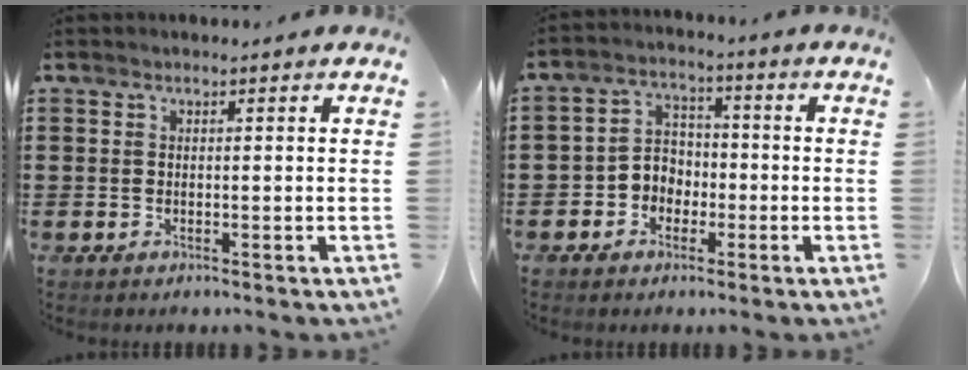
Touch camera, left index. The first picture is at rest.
{"total": 4.4, "force": [-2.2, 3.6, 1.0], "torque": [-0.033, 0.011, -0.049]}